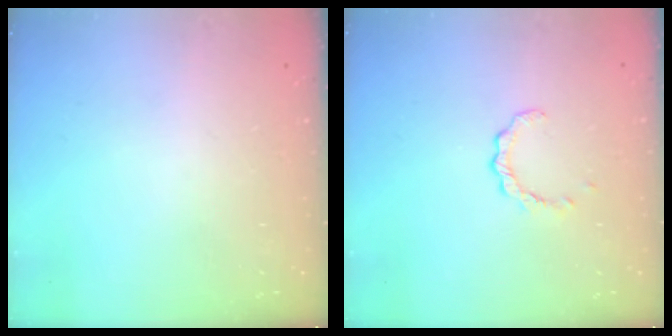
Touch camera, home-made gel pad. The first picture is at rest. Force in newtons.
{"total": 2.9, "press": 2.9, "slide": 0.3}